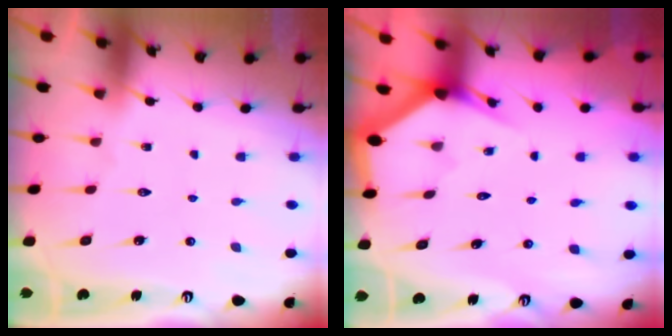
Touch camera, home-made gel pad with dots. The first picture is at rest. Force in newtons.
{"total": 2.6, "press": 2.6, "slide": 0.2}